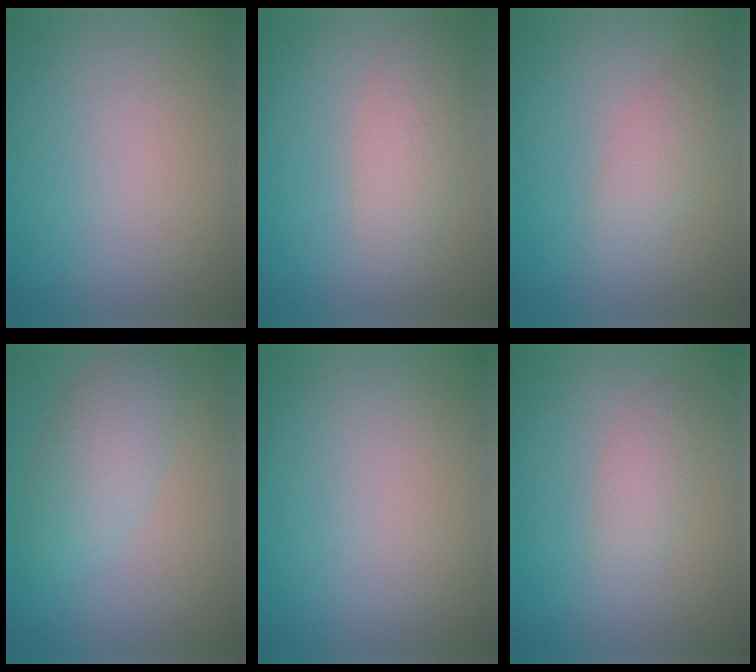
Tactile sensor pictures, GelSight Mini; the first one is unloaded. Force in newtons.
{"total": 2.9, "press": 2.9, "slide": 0.1}
{"total": 2.3, "press": 2.3, "slide": 0.1}
{"total": 3.8, "press": 3.8, "slide": 0.2}
{"total": 0.0}
{"total": 1.9, "press": 1.9, "slide": 0.1}